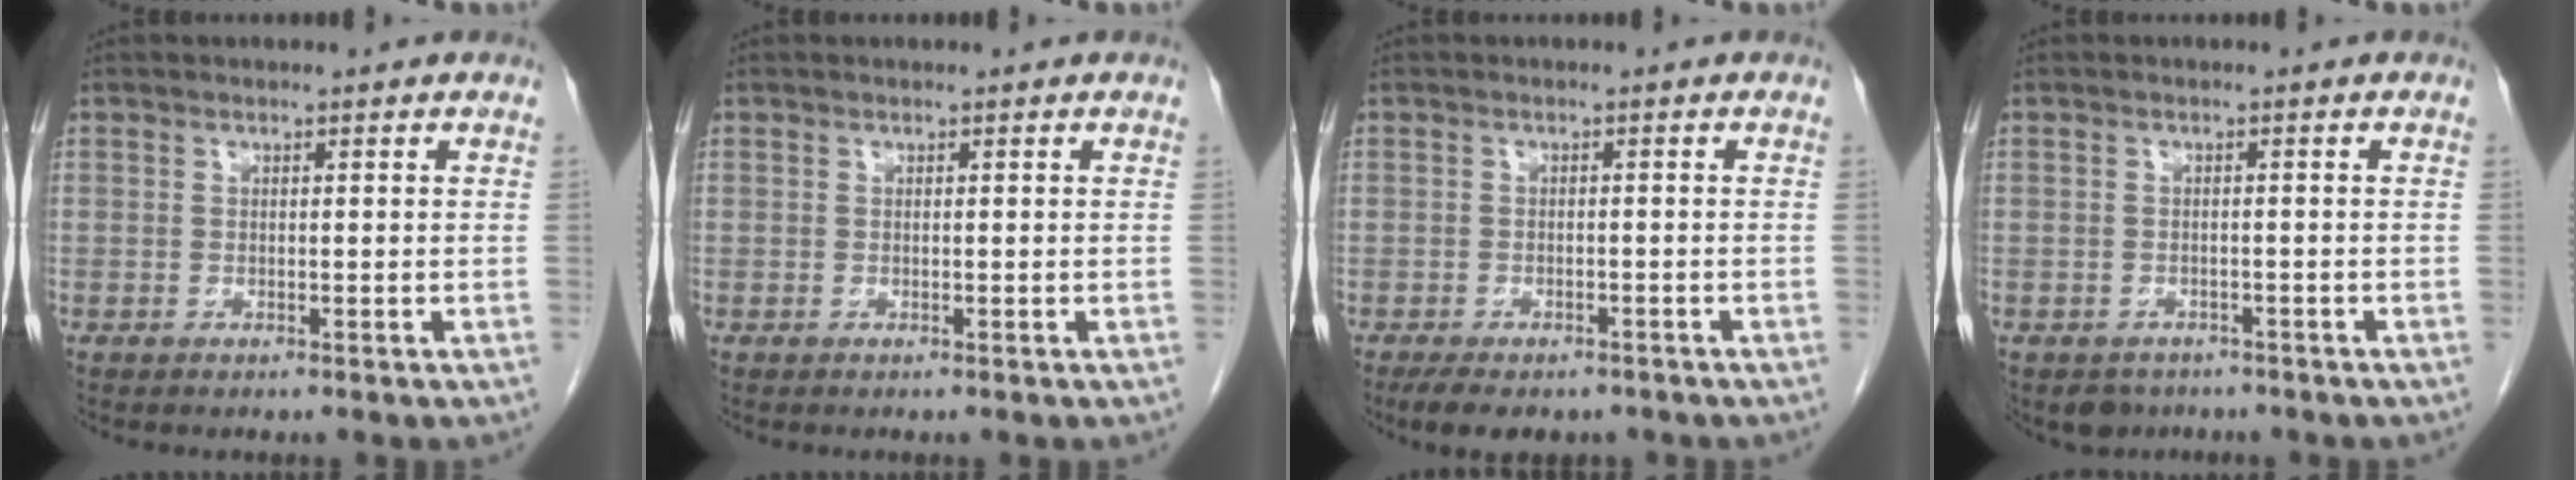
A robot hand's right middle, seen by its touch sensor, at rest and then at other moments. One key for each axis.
{"total": 0.0}
{"total": 8.0, "fx": -6.2, "fy": 3.3, "fz": 3.7, "tx": -0.053, "ty": -0.006, "tz": -0.084}
{"total": 3.5, "fx": -2.7, "fy": 2.2, "fz": 0.2, "tx": -0.002, "ty": 0.003, "tz": -0.040}